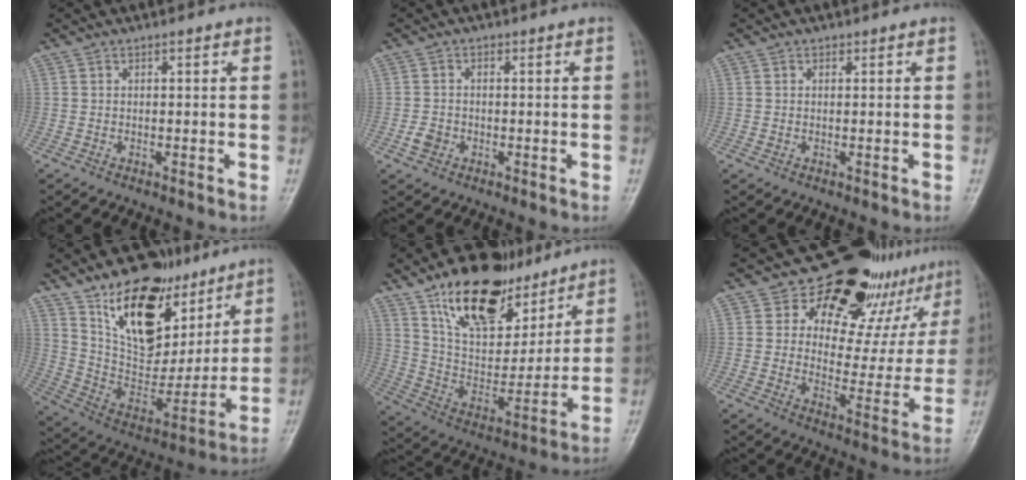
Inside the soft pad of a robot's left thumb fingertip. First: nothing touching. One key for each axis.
{"total": 2.7, "fx": -0.9, "fy": 2.3, "fz": 1.1, "tx": -0.012, "ty": 0.006, "tz": -0.016}
{"total": 0.7, "fx": 0.2, "fy": 0.7, "fz": 0.2, "tx": 0.000, "ty": 0.000, "tz": 0.003}
{"total": 22.2, "fx": 12.9, "fy": 12.5, "fz": 13.0, "tx": -0.154, "ty": -0.061, "tz": 0.231}
{"total": 22.8, "fx": 14.7, "fy": 11.6, "fz": 13.1, "tx": -0.166, "ty": -0.056, "tz": 0.258}
{"total": 22.1, "fx": 15.7, "fy": 11.5, "fz": 10.6, "tx": -0.089, "ty": -0.076, "tz": 0.197}